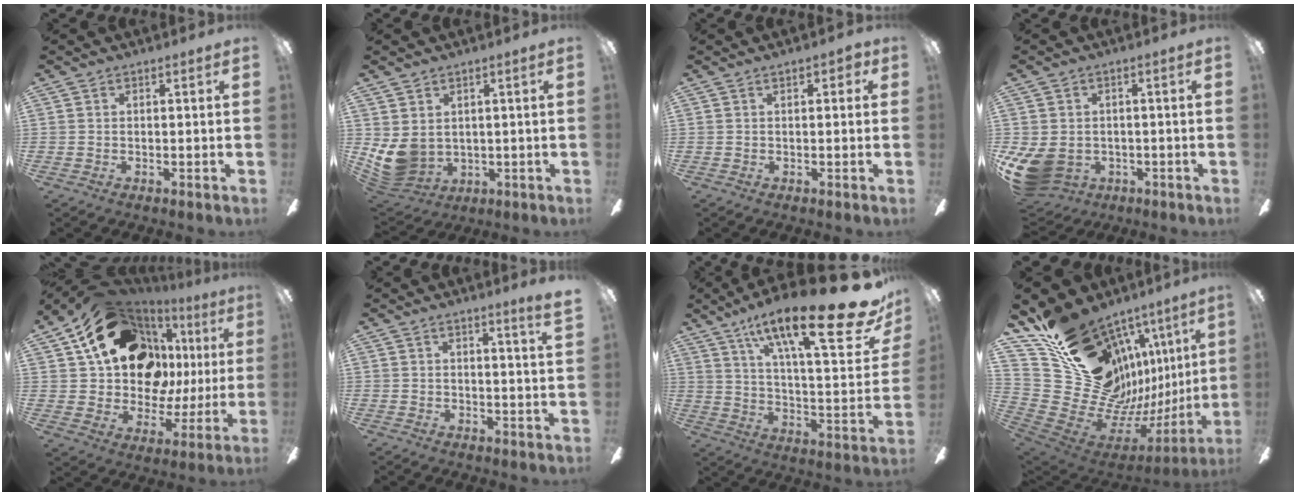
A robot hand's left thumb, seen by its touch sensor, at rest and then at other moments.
{"total": 8.0, "force": [0.8, 6.7, 4.3], "torque": [-0.118, -0.017, 0.016]}
{"total": 1.5, "force": [0.5, 1.0, 1.0], "torque": [-0.012, 0.002, 0.007]}
{"total": 8.8, "force": [-3.1, 7.0, 4.4], "torque": [-0.124, 0.009, -0.054]}
{"total": 24.0, "force": [9.9, 17.2, 13.5], "torque": [-0.227, -0.036, 0.197]}
{"total": 3.1, "force": [2.2, -0.5, 2.1], "torque": [-0.034, -0.014, 0.036]}
{"total": 28.0, "force": [17.2, 6.9, 21.0], "torque": [-0.313, -0.103, 0.270]}
{"total": 22.9, "force": [11.5, 15.2, 12.7], "torque": [-0.187, -0.150, 0.282]}